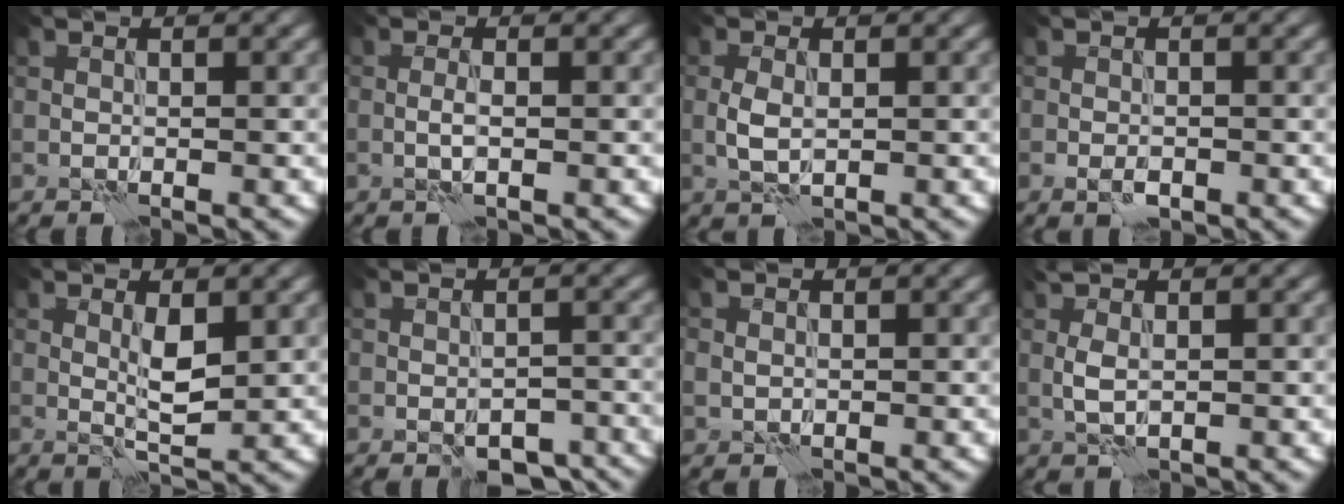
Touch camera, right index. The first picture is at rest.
{"total": 0.9, "force": [0.0, 0.2, 0.9], "torque": [-0.022, 0.000, -0.004]}
{"total": 1.9, "force": [0.1, 1.2, 1.5], "torque": [-0.038, -0.001, 0.001]}
{"total": 1.1, "force": [-0.5, 0.7, 0.7], "torque": [-0.015, -0.003, -0.010]}
{"total": 2.2, "force": [0.8, 0.5, 1.9], "torque": [-0.040, -0.006, 0.016]}
{"total": 4.9, "force": [-3.5, 2.6, 2.3], "torque": [-0.026, -0.006, -0.042]}
{"total": 1.2, "force": [0.3, 1.1, 0.4], "torque": [-0.007, -0.003, 0.008]}
{"total": 1.7, "force": [0.5, 0.7, 1.5], "torque": [-0.040, 0.002, 0.011]}